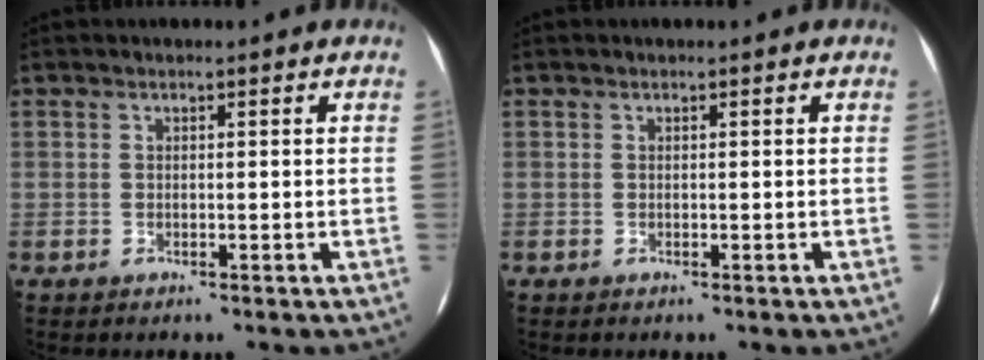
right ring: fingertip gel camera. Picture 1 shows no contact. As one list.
[{"total": 0.0}]